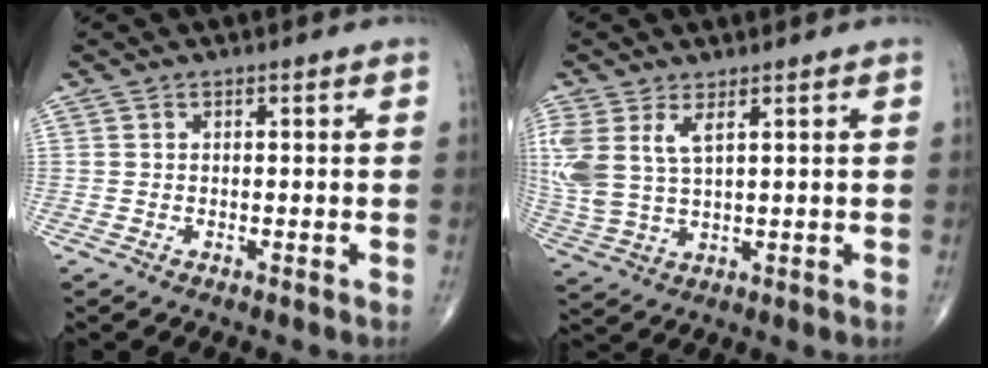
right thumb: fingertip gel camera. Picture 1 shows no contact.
{"total": 9.6, "force": [3.6, 4.5, 7.7], "torque": [-0.191, -0.006, 0.086]}